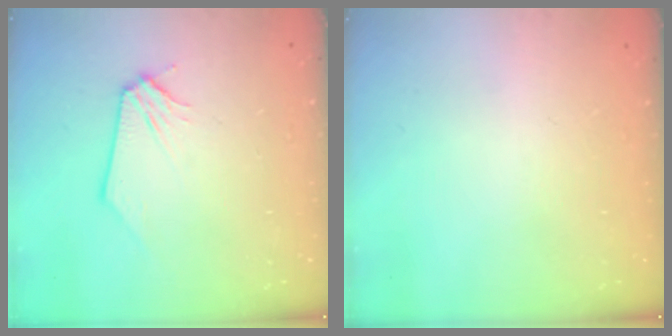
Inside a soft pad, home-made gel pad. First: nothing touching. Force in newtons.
{"total": 0.7, "press": 0.7, "slide": 0.1}